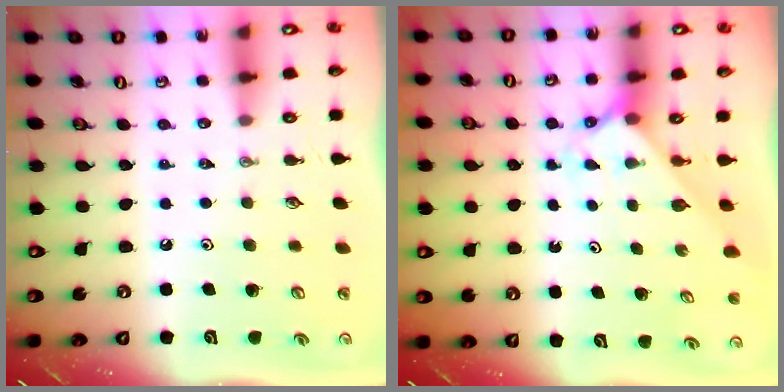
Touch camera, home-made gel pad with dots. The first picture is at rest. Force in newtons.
{"total": 2.3, "press": 2.3, "slide": 0.2}